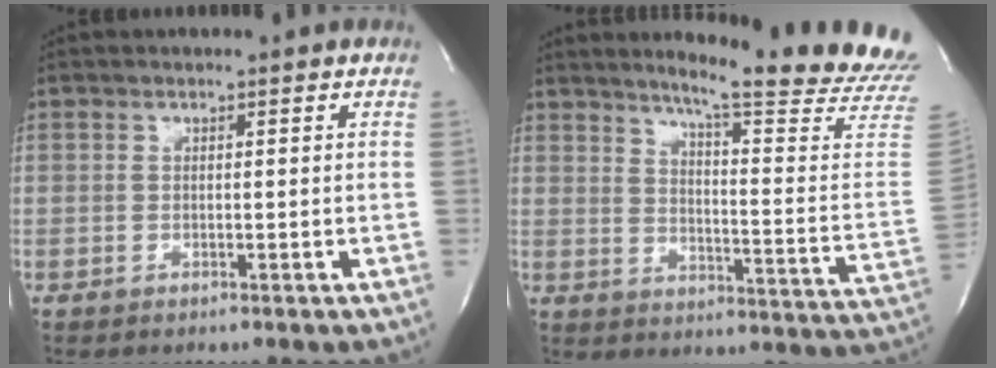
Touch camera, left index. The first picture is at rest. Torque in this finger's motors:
{"motor_torque": [-0.25, -0.26, 0.15, 0.04]}